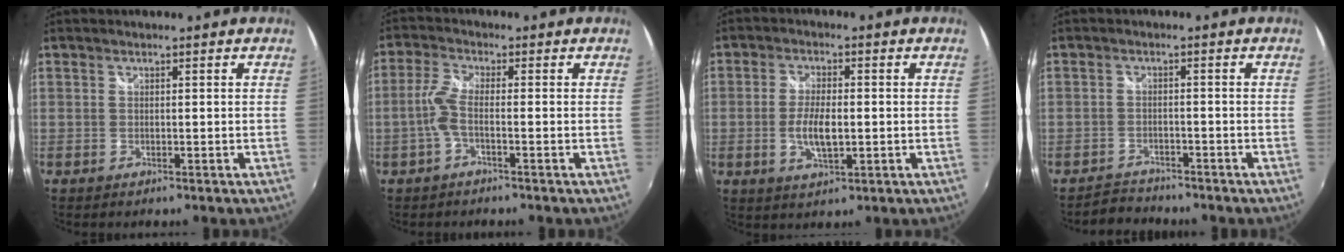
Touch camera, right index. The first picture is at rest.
{"total": 3.7, "force": [-1.4, 0.4, 3.4], "torque": [-0.083, 0.004, -0.030]}
{"total": 6.1, "force": [-1.0, 2.4, 5.5], "torque": [-0.112, -0.006, -0.017]}
{"total": 3.7, "force": [-3.4, 1.4, -0.2], "torque": [-0.009, 0.006, -0.062]}